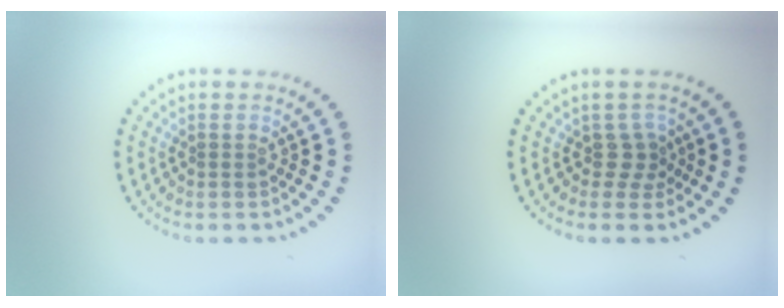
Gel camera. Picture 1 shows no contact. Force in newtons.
{"total": 1.9, "press": 1.3, "slide": 1.4}